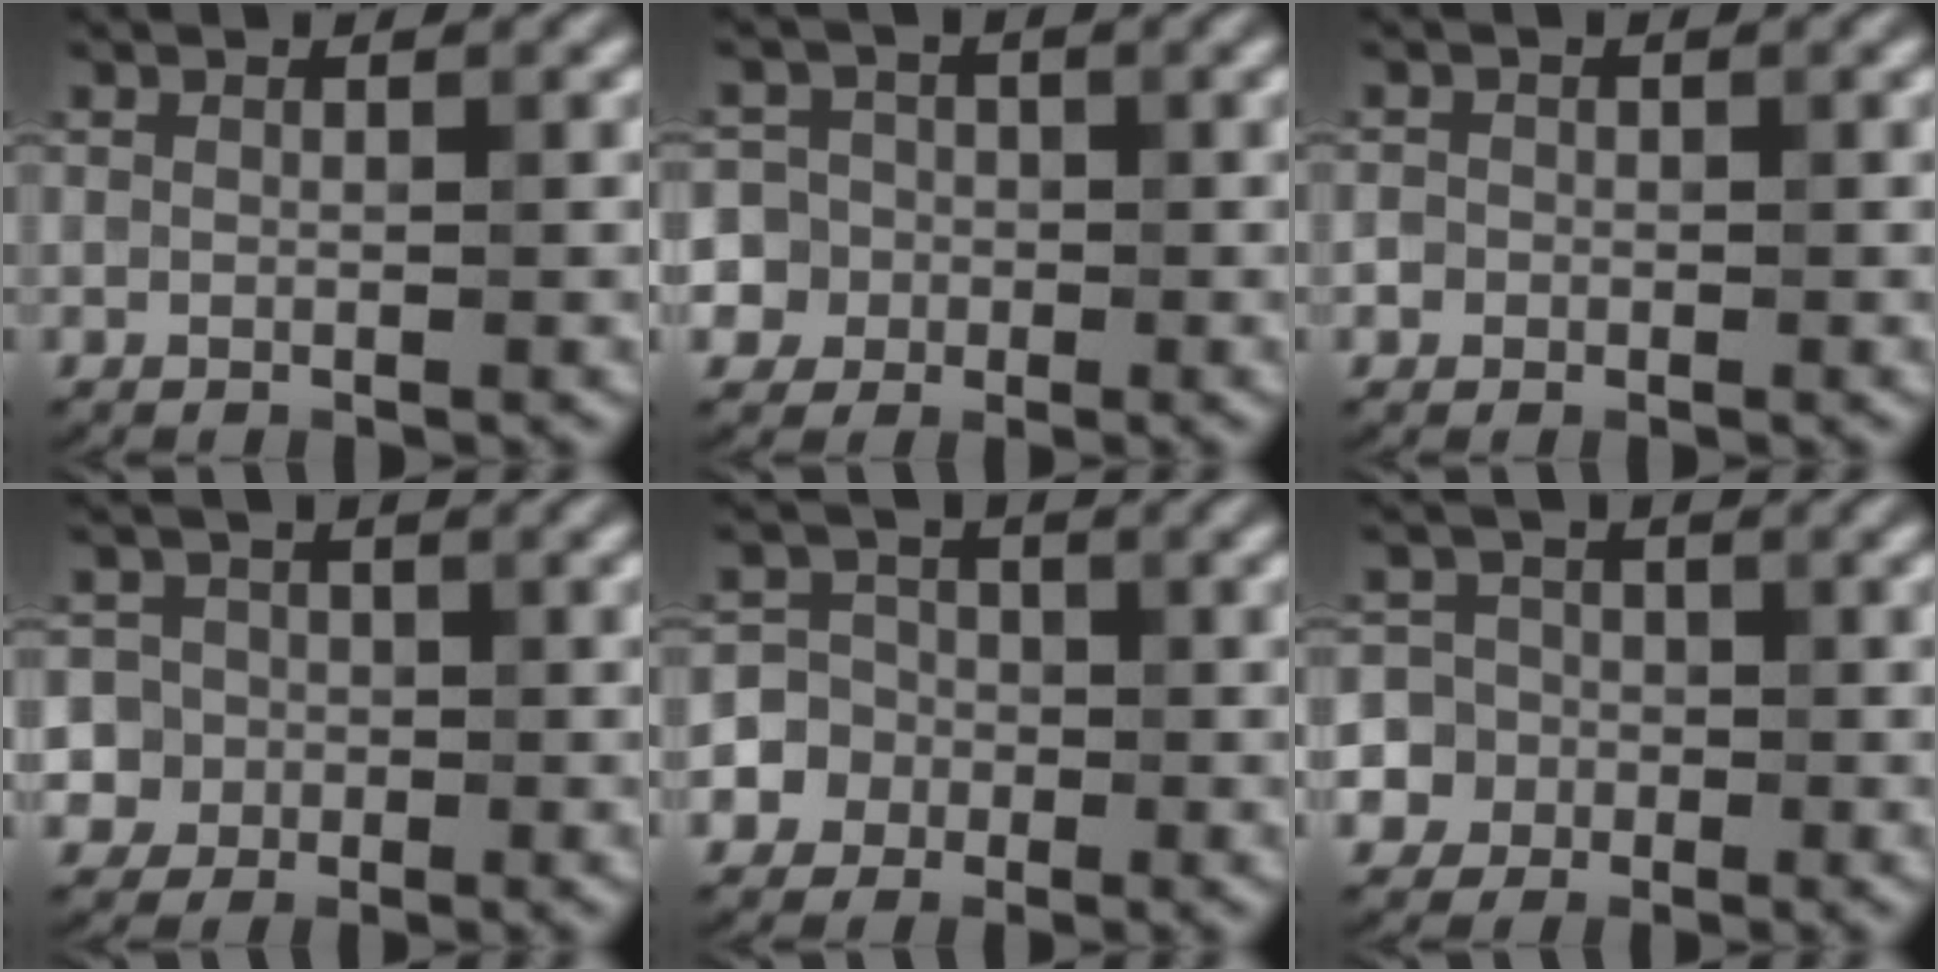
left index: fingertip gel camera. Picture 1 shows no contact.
{"total": 8.4, "force": [-2.0, 7.9, 2.0], "torque": [-0.053, 0.019, -0.072]}
{"total": 1.5, "force": [-0.5, 1.4, 0.3], "torque": [0.012, 0.017, -0.025]}
{"total": 7.7, "force": [-1.1, 7.4, 1.9], "torque": [-0.043, 0.023, -0.048]}
{"total": 4.4, "force": [-1.5, 4.1, 0.3], "torque": [0.012, 0.016, -0.041]}
{"total": 8.0, "force": [-2.8, 7.4, 1.3], "torque": [-0.038, 0.005, -0.080]}